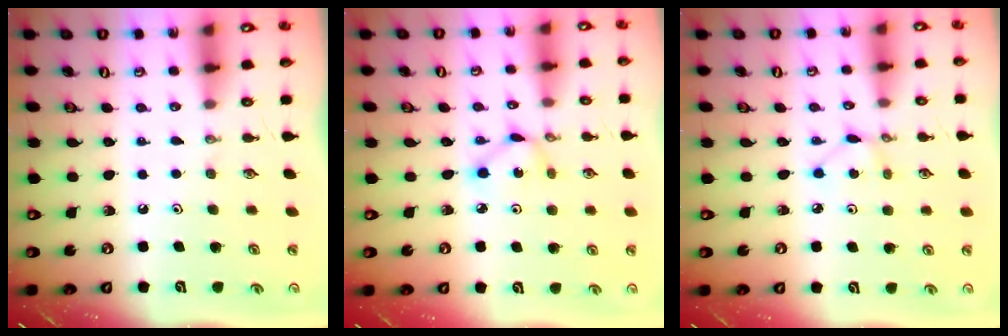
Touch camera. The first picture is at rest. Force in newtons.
{"total": 2.8, "press": 2.8, "slide": 0.1}
{"total": 2.4, "press": 2.4, "slide": 0.2}